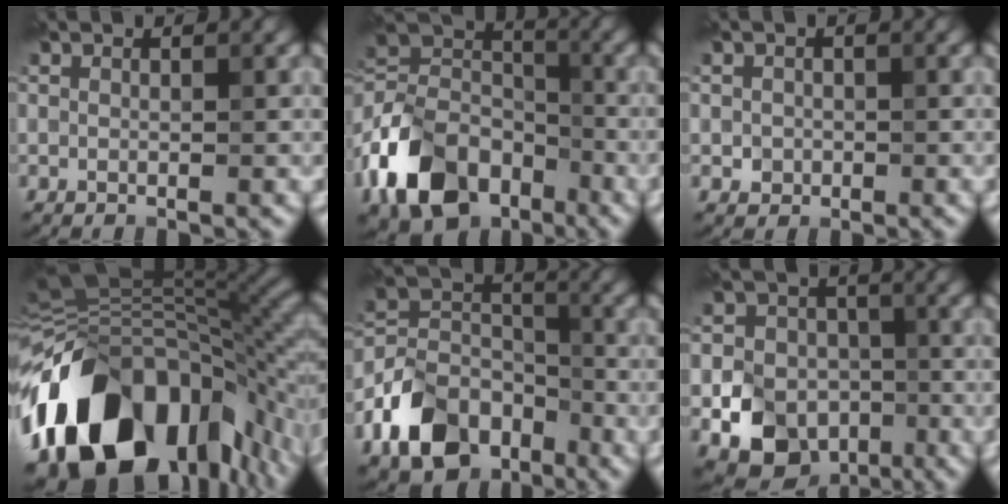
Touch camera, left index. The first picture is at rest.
{"total": 11.2, "force": [-5.4, 7.5, 6.4], "torque": [-0.131, 0.013, -0.125]}
{"total": 1.1, "force": [-0.2, 1.0, 0.3], "torque": [0.000, -0.003, -0.006]}
{"total": 16.1, "force": [-6.5, 9.6, 11.1], "torque": [-0.199, 0.003, -0.112]}
{"total": 9.4, "force": [-5.1, 6.2, 4.9], "torque": [-0.090, 0.001, -0.108]}
{"total": 9.3, "force": [-4.1, 7.6, 3.4], "torque": [-0.035, -0.020, -0.090]}